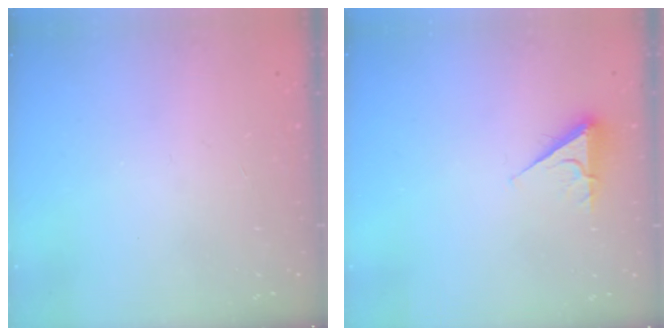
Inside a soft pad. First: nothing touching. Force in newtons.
{"total": 4.4, "press": 4.3, "slide": 0.8}